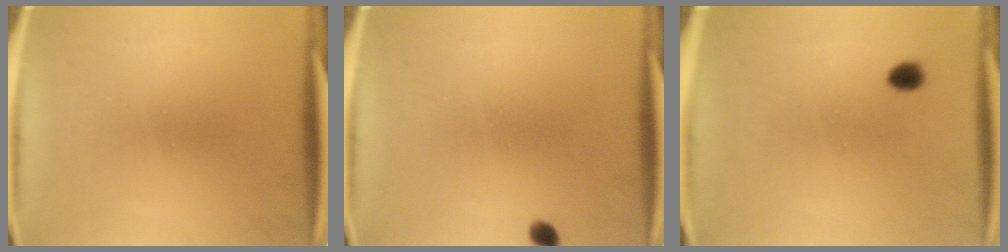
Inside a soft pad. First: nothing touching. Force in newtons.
{"total": 1.4}
{"total": 2.1}